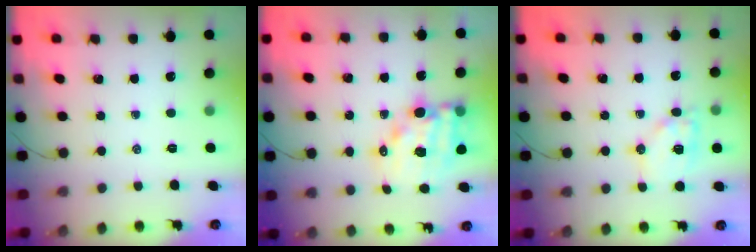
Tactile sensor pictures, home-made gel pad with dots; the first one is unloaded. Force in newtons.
{"total": 13.3, "press": 12.8, "slide": 3.4}
{"total": 12.9, "press": 12.8, "slide": 1.8}